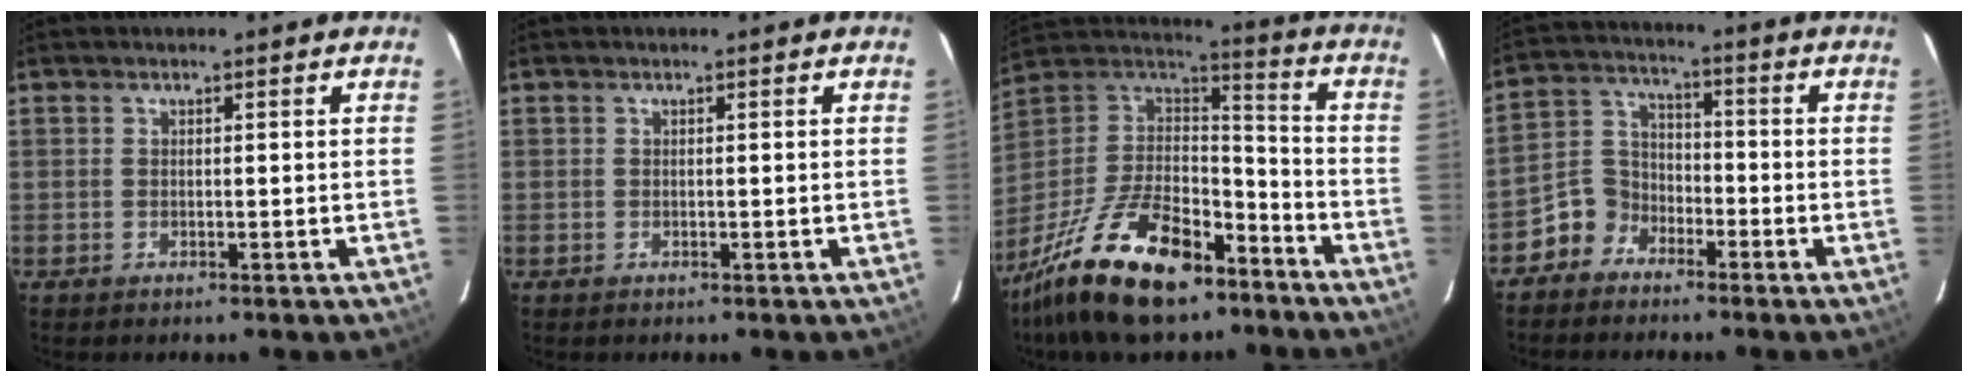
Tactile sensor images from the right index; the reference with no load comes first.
{"total": 0.0}
{"total": 24.8, "force": [-16.5, 10.8, 15.1], "torque": [-0.306, -0.004, -0.274]}
{"total": 6.7, "force": [-4.4, 4.9, 0.8], "torque": [-0.022, 0.033, -0.095]}